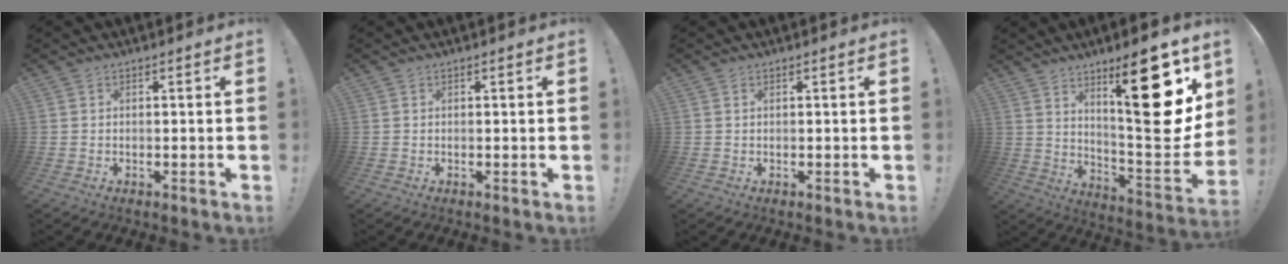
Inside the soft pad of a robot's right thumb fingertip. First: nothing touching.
{"total": 0.0}
{"total": 0.0}
{"total": 24.8, "force": [12.3, 6.9, 20.3], "torque": [-0.266, -0.092, 0.194]}